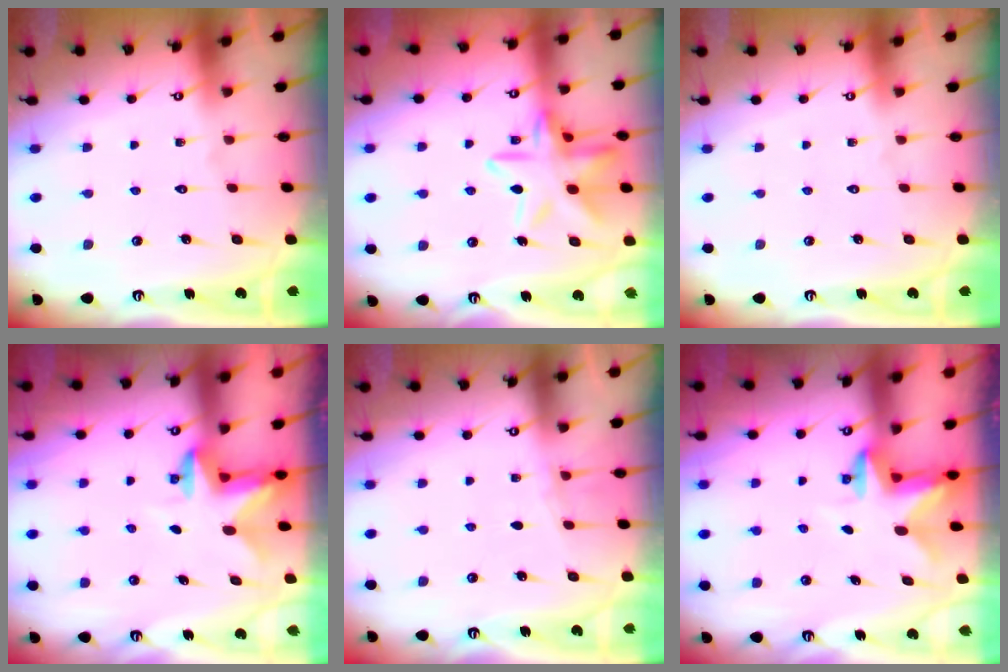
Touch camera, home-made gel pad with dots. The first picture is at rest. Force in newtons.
{"total": 16.0, "press": 15.9, "slide": 1.2}
{"total": 0.0}
{"total": 3.0, "press": 2.9, "slide": 0.6}
{"total": 3.2, "press": 3.1, "slide": 0.5}
{"total": 2.6, "press": 2.6, "slide": 0.5}